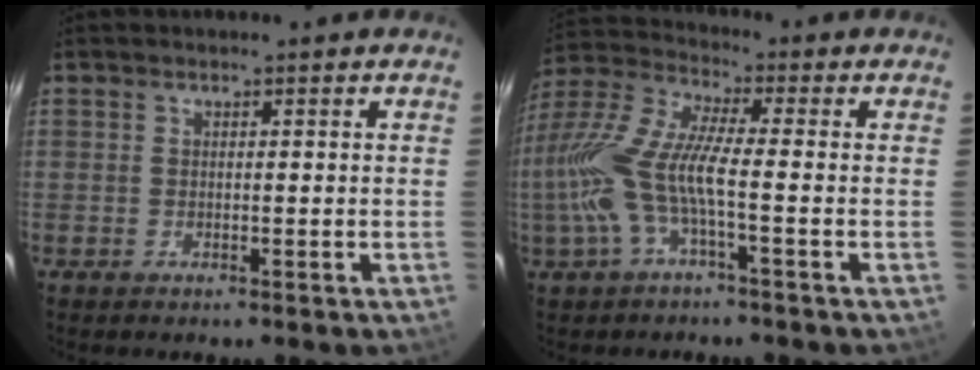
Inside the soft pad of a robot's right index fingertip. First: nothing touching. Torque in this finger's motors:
{"motor_torque": [1.33, -0.81, 0.90, 0.21]}